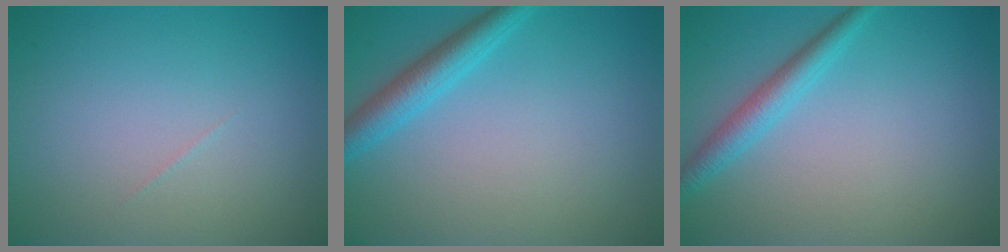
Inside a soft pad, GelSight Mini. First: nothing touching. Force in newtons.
{"total": 3.1, "press": 3.1, "slide": 0.2}
{"total": 2.6, "press": 2.5, "slide": 0.1}